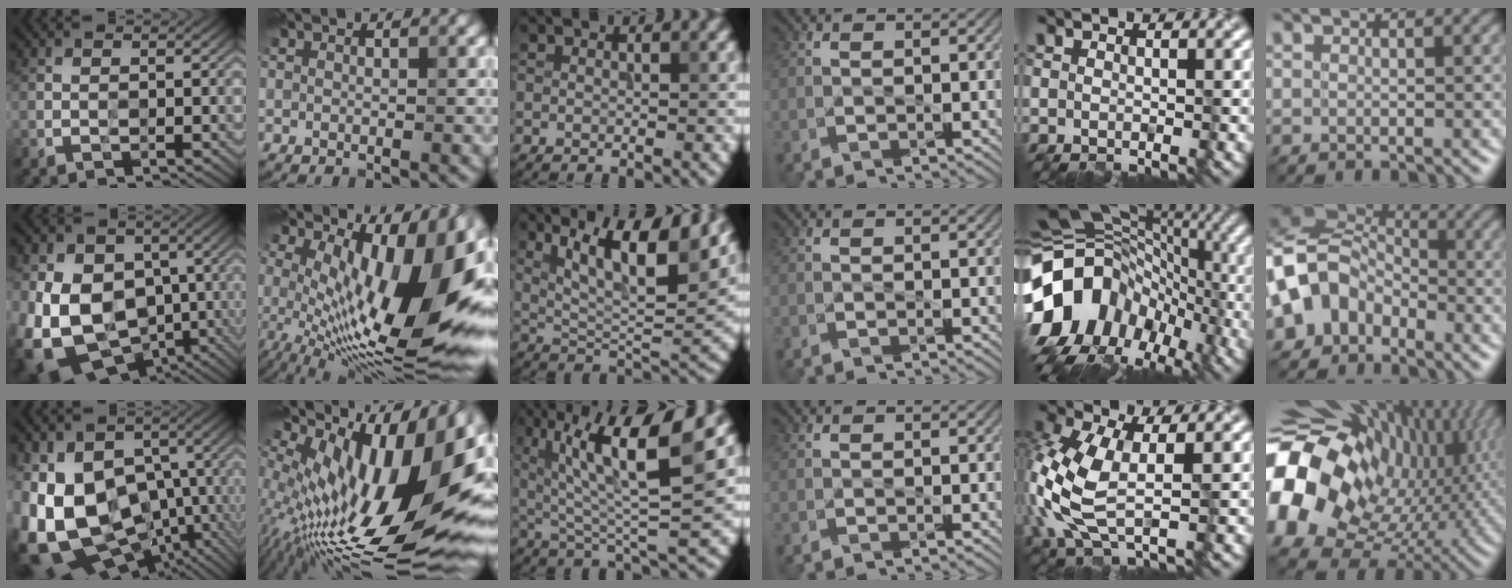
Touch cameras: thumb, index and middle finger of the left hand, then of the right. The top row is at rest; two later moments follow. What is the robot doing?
{"motion": "wipe", "object": "plastic plate"}